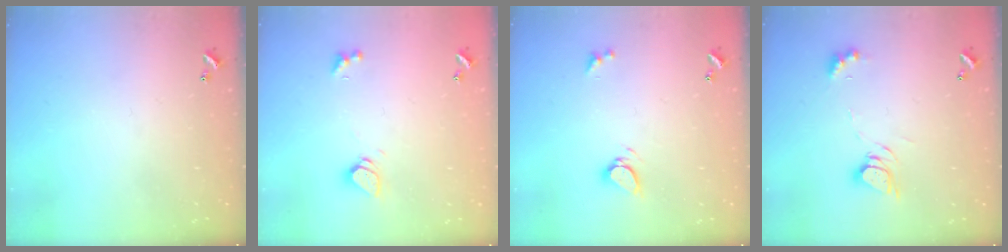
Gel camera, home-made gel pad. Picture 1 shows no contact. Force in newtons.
{"total": 2.3, "press": 2.3, "slide": 0.2}
{"total": 4.0, "press": 3.9, "slide": 0.5}
{"total": 6.4, "press": 6.3, "slide": 0.8}